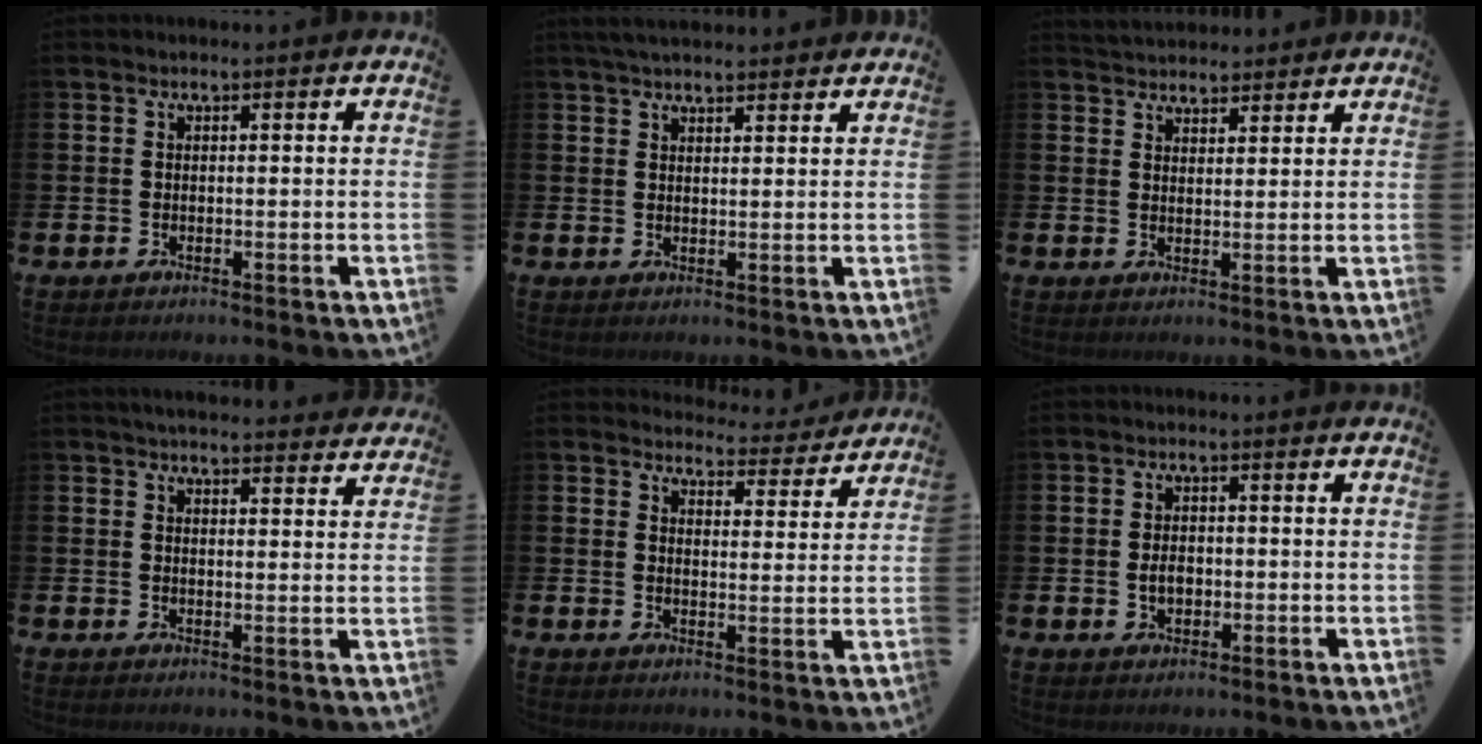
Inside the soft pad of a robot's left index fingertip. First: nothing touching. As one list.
[{"total": 3.6, "force": [3.4, 0.7, 1.0], "torque": [-0.025, -0.008, 0.063]}, {"total": 3.6, "force": [3.5, 0.8, -0.3], "torque": [-0.003, -0.015, 0.065]}, {"total": 4.0, "force": [3.9, 0.5, 0.6], "torque": [-0.009, -0.020, 0.070]}, {"total": 4.3, "force": [4.2, 1.0, 0.0], "torque": [0.001, -0.037, 0.069]}, {"total": 2.4, "force": [-0.3, 1.7, 1.8], "torque": [-0.018, -0.001, -0.011]}]